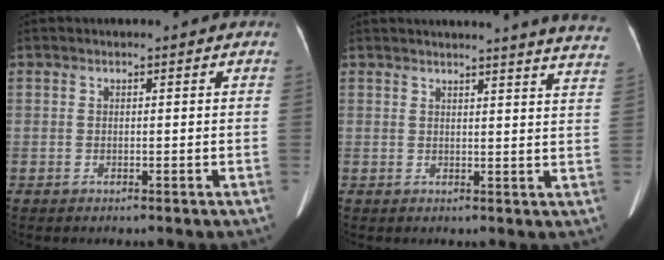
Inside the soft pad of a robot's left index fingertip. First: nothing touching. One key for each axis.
{"total": 17.4, "fx": 16.6, "fy": -0.3, "fz": 5.0, "tx": -0.062, "ty": -0.073, "tz": 0.171}